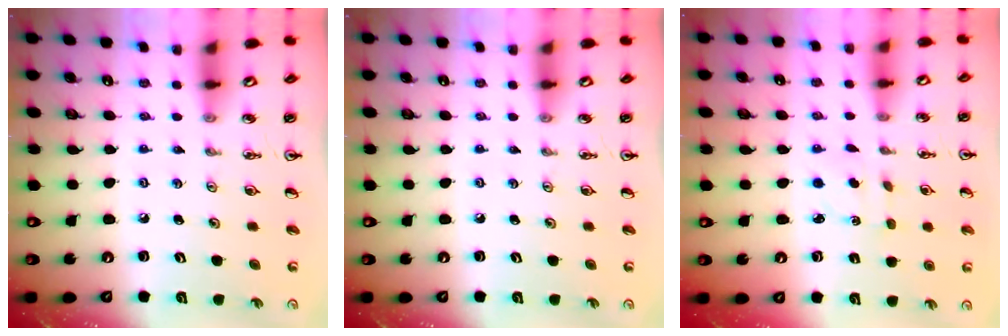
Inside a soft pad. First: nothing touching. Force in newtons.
{"total": 0.0}
{"total": 1.9, "press": 1.9, "slide": 0.4}